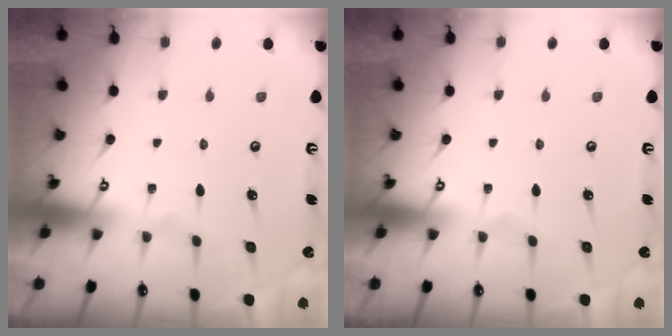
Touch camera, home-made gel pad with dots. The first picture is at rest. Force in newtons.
{"total": 0.0}